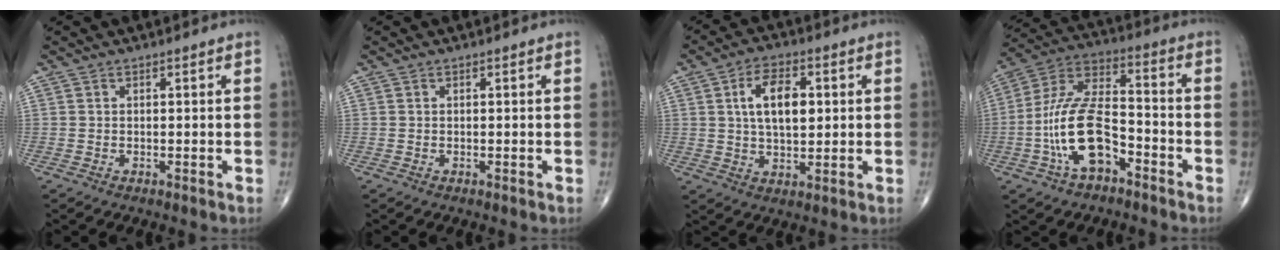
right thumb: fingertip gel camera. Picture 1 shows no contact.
{"total": 0.0}
{"total": 9.8, "force": [2.0, 5.3, 8.0], "torque": [-0.125, 0.001, 0.034]}
{"total": 15.4, "force": [-5.6, 7.5, 12.2], "torque": [-0.240, 0.049, -0.106]}